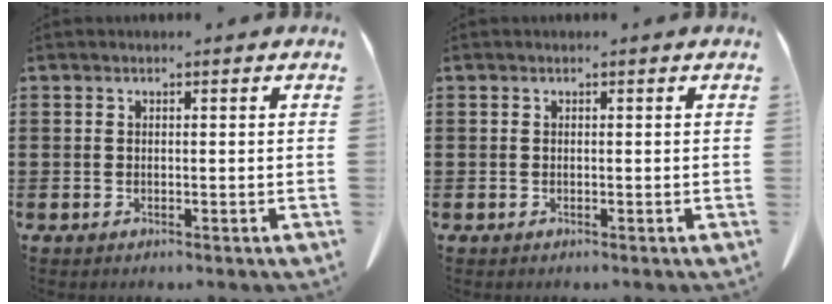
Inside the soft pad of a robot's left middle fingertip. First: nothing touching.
{"total": 0.0}